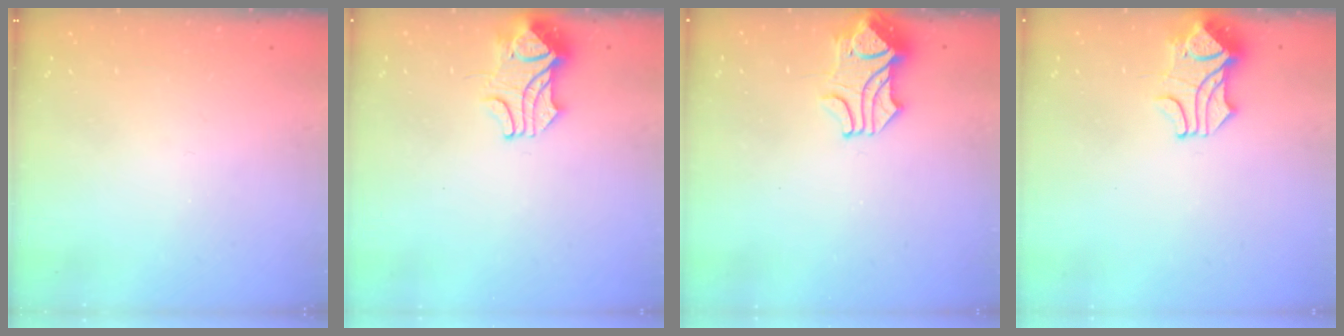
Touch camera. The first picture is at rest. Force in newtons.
{"total": 2.4, "press": 2.2, "slide": 1.0}
{"total": 2.0, "press": 1.7, "slide": 1.0}
{"total": 2.0, "press": 1.6, "slide": 1.1}